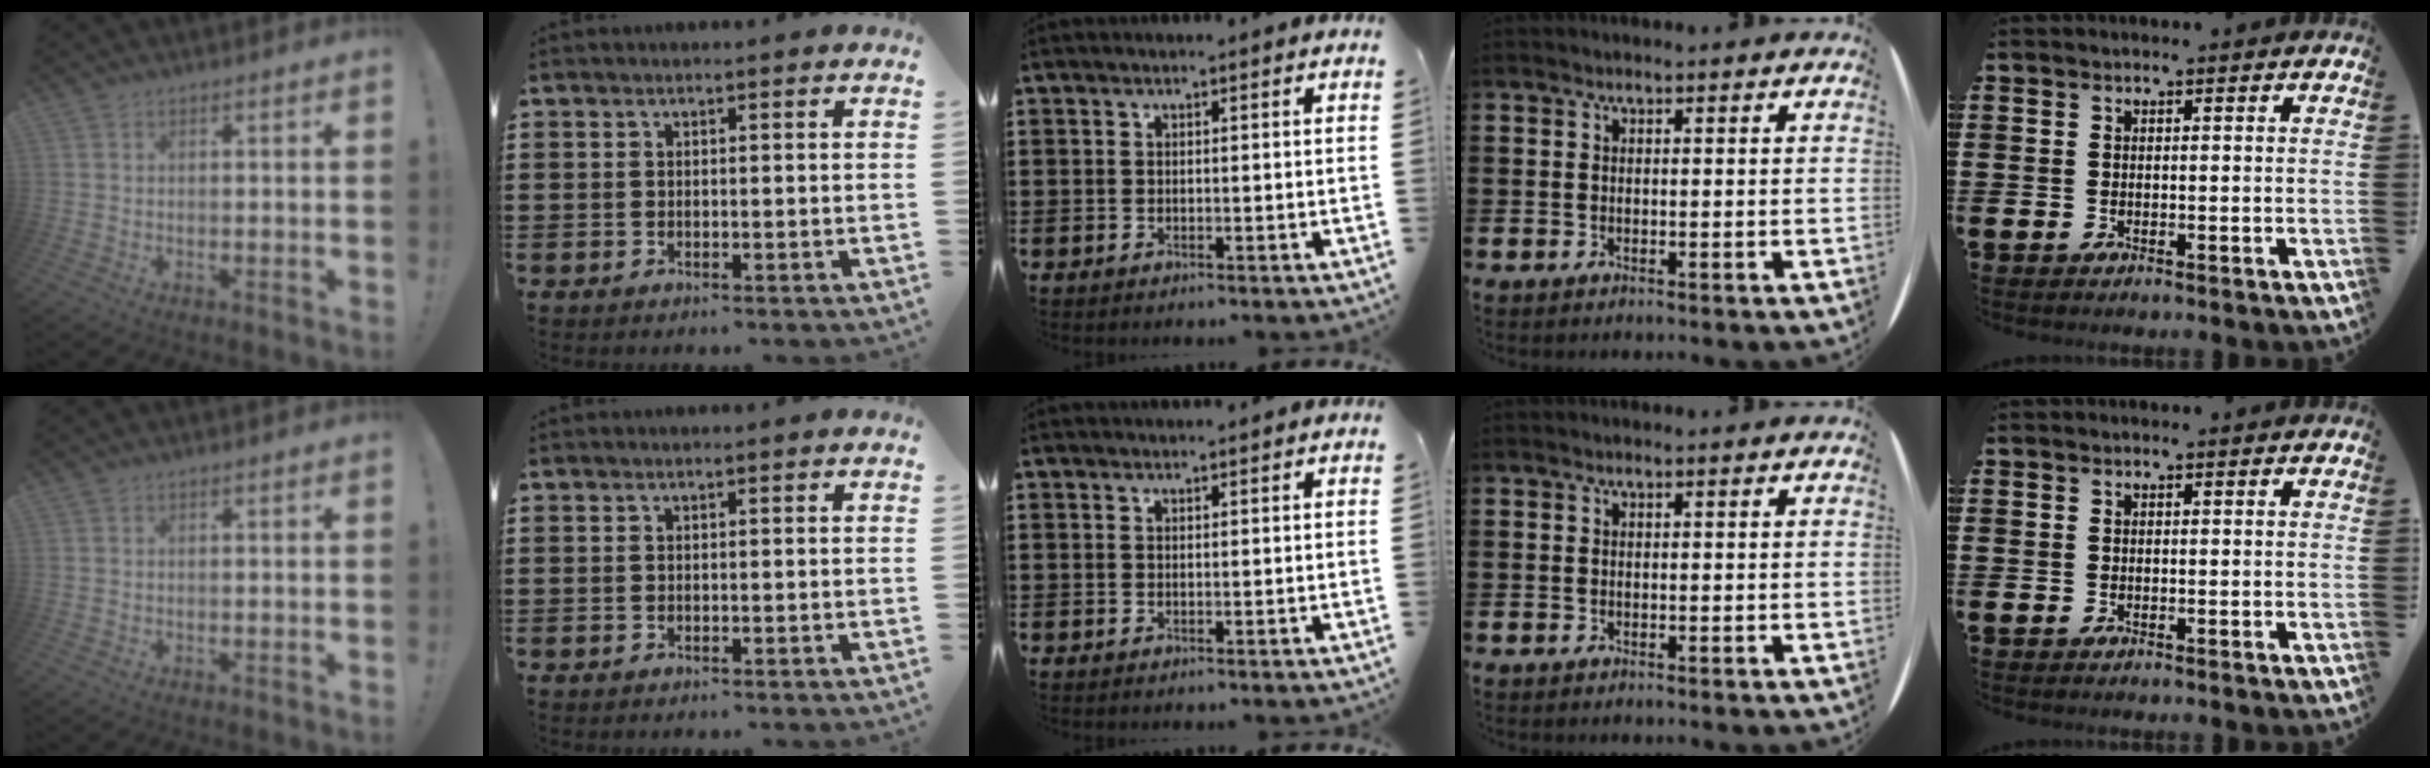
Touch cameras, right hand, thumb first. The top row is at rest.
{"middle": {"total": 0.6, "force": [0.6, -0.1, 0.1], "torque": [0.005, -0.005, 0.011]}}